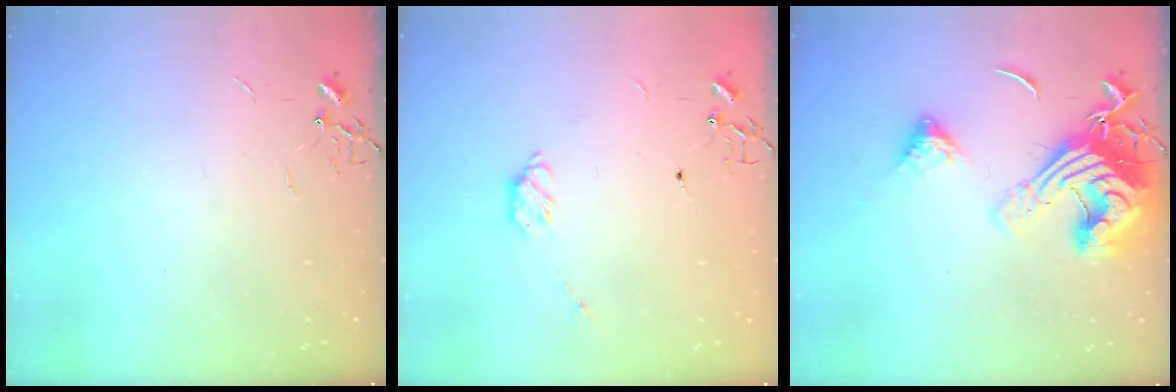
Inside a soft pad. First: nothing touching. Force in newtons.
{"total": 5.7, "press": 5.6, "slide": 1.0}
{"total": 20.9, "press": 20.7, "slide": 2.4}